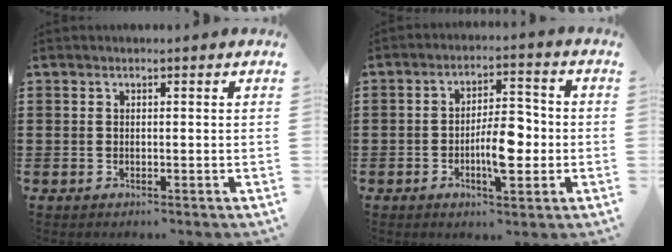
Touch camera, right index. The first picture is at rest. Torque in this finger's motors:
{"motor_torque": [2.14, 0.00, 0.62, 0.06]}